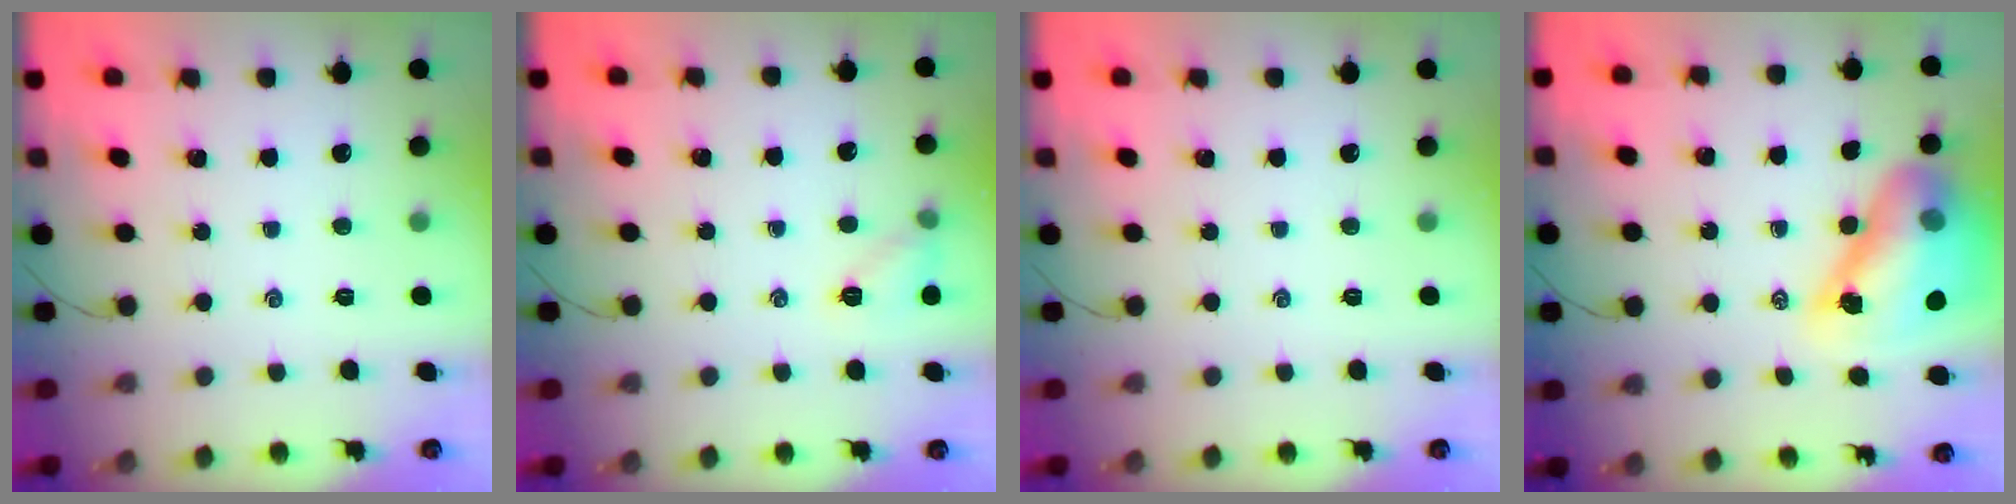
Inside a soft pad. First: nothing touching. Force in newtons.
{"total": 6.9, "press": 6.8, "slide": 1.1}
{"total": 0.0}
{"total": 15.9, "press": 15.3, "slide": 4.4}